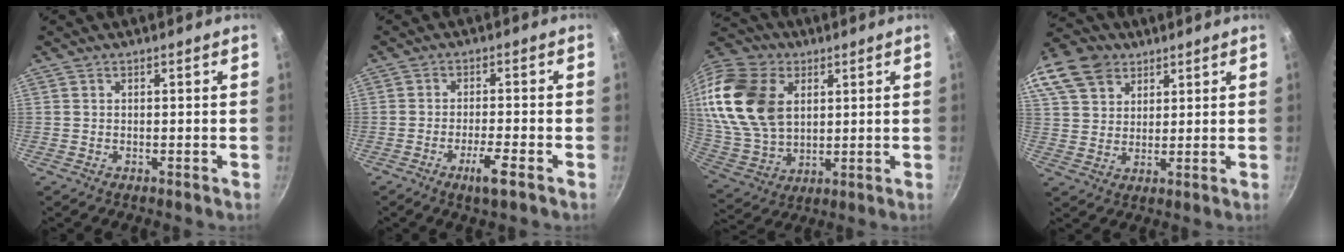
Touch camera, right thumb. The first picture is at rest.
{"total": 4.5, "force": [-2.5, 0.5, 3.7], "torque": [-0.068, 0.012, -0.044]}
{"total": 25.1, "force": [6.9, 17.4, 16.7], "torque": [-0.345, 0.001, 0.137]}
{"total": 19.0, "force": [10.5, 13.5, 8.3], "torque": [-0.200, 0.028, 0.197]}